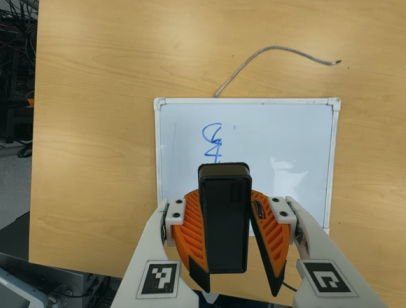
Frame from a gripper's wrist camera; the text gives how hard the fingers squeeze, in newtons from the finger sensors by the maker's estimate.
{"total": 9.4, "left": 9.3, "right": 9.5}